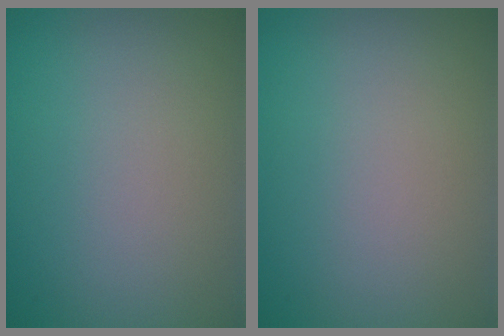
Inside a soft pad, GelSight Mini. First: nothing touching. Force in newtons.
{"total": 0.0}